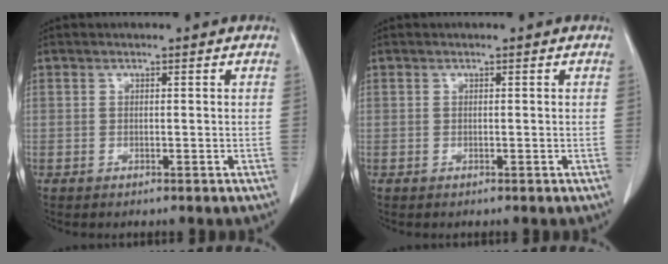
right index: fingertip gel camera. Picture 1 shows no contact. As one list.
[{"total": 0.0}]